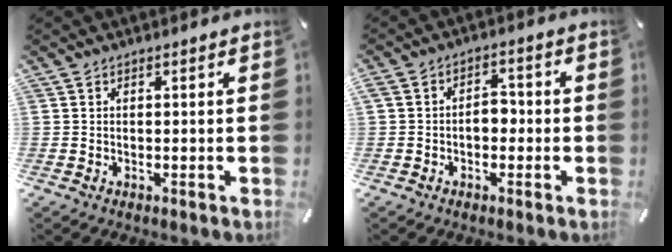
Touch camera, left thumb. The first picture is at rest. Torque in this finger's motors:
{"motor_torque": [1.64, 0.94, 0.87, -0.51, 0.36]}